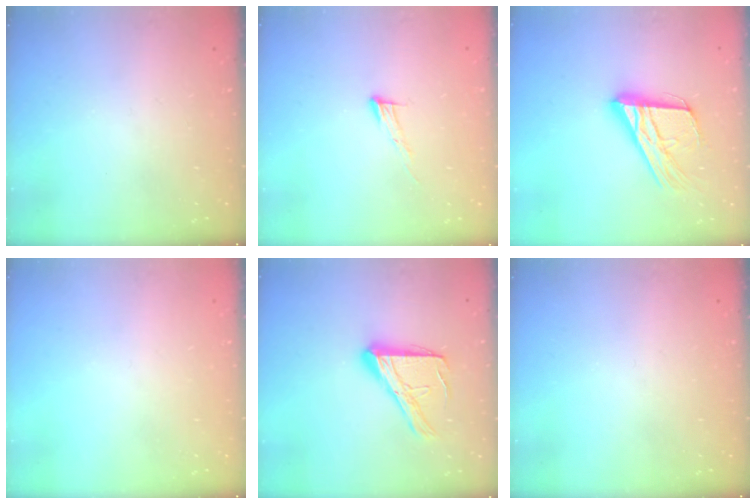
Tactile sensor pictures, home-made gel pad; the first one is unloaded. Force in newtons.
{"total": 6.4, "press": 6.4, "slide": 0.4}
{"total": 18.1, "press": 18.0, "slide": 1.6}
{"total": 0.0}
{"total": 14.7, "press": 14.7, "slide": 1.1}
{"total": 0.0}